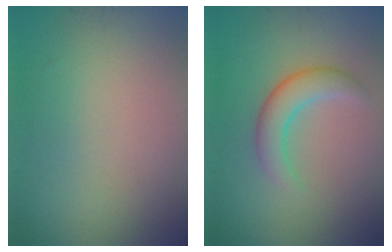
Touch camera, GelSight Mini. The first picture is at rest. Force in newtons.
{"total": 3.3, "press": 3.3, "slide": 0.1}